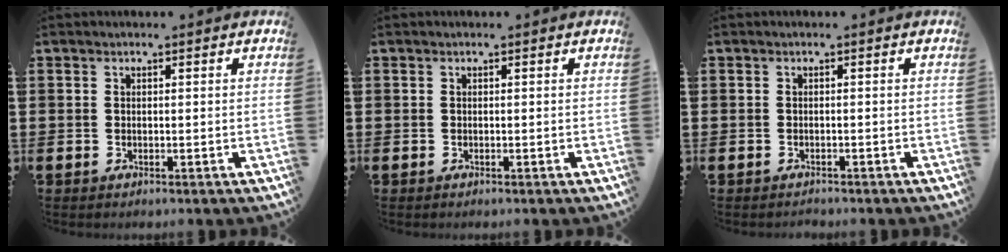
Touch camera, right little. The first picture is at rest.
{"total": 0.0}
{"total": 0.5, "force": [-0.5, 0.0, -0.1], "torque": [0.005, -0.005, -0.012]}